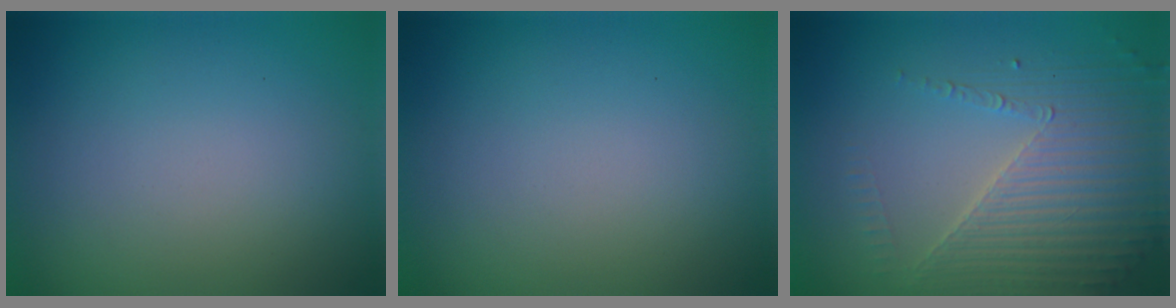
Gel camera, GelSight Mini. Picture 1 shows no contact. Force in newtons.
{"total": 0.0}
{"total": 4.4, "press": 3.9, "slide": 2.2}